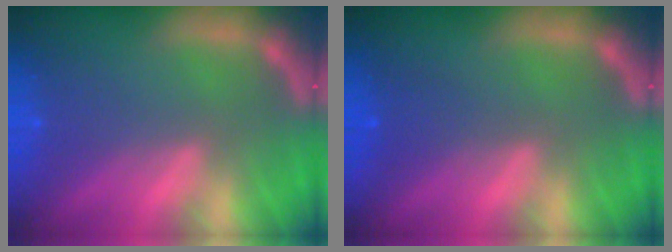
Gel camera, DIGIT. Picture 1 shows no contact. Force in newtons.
{"total": 1.5}